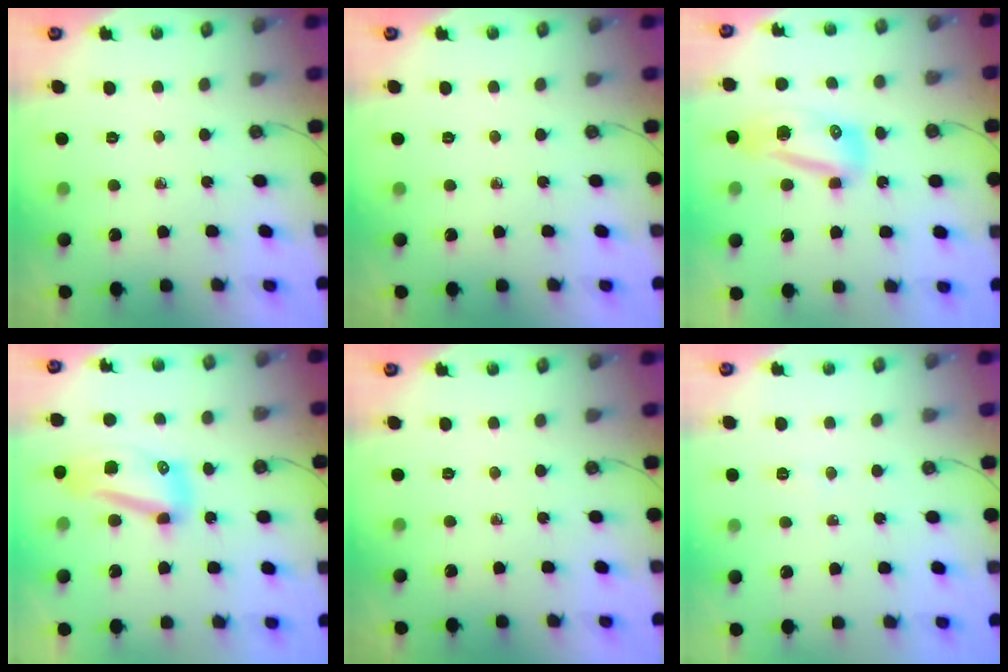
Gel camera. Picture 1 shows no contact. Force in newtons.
{"total": 0.0}
{"total": 10.2, "press": 9.9, "slide": 2.4}
{"total": 11.0, "press": 11.0, "slide": 1.2}
{"total": 0.0}
{"total": 3.4, "press": 3.4, "slide": 0.4}